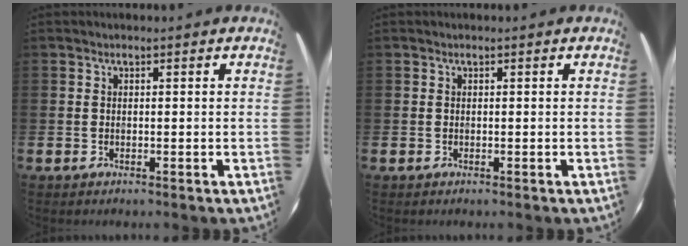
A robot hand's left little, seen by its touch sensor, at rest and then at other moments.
{"total": 0.0}